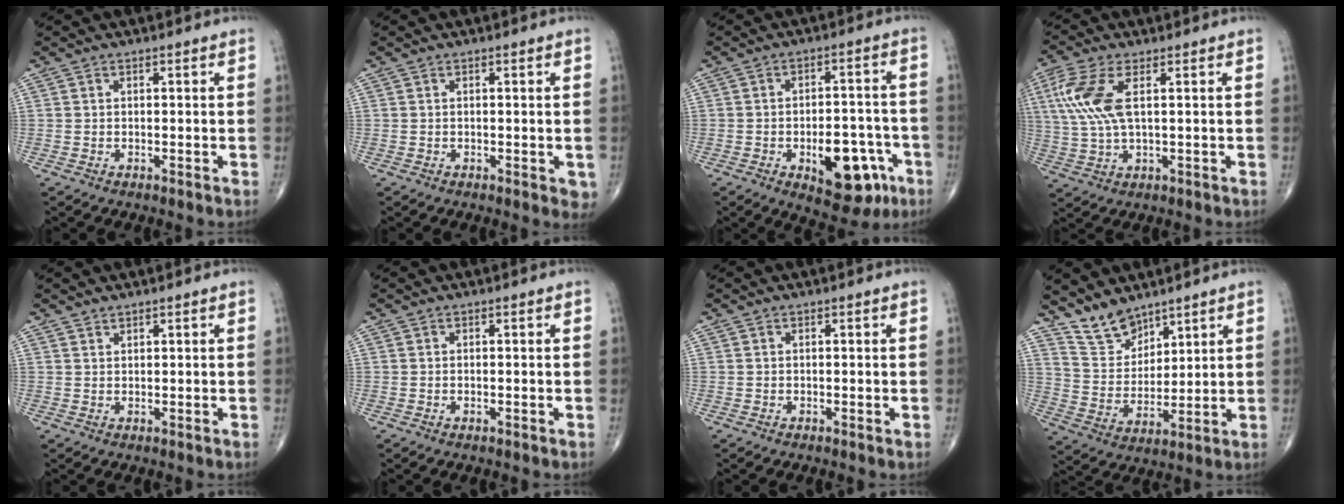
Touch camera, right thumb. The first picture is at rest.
{"total": 2.3, "force": [-0.4, 0.9, 2.1], "torque": [-0.017, -0.006, -0.005]}
{"total": 14.2, "force": [-5.6, 7.2, 10.9], "torque": [-0.117, 0.033, -0.067]}
{"total": 10.2, "force": [2.8, 4.2, 8.9], "torque": [-0.227, 0.001, 0.058]}
{"total": 0.9, "force": [0.8, 0.2, 0.0], "torque": [0.002, -0.008, 0.015]}
{"total": 0.0}
{"total": 0.0}
{"total": 8.4, "force": [7.0, 4.0, 2.2], "torque": [-0.022, -0.053, 0.150]}